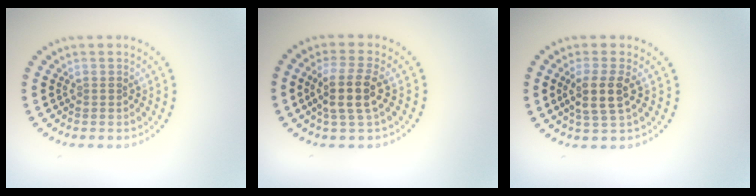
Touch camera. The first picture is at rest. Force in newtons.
{"total": 3.4, "press": 3.0, "slide": 1.5}
{"total": 2.9, "press": 2.5, "slide": 1.4}